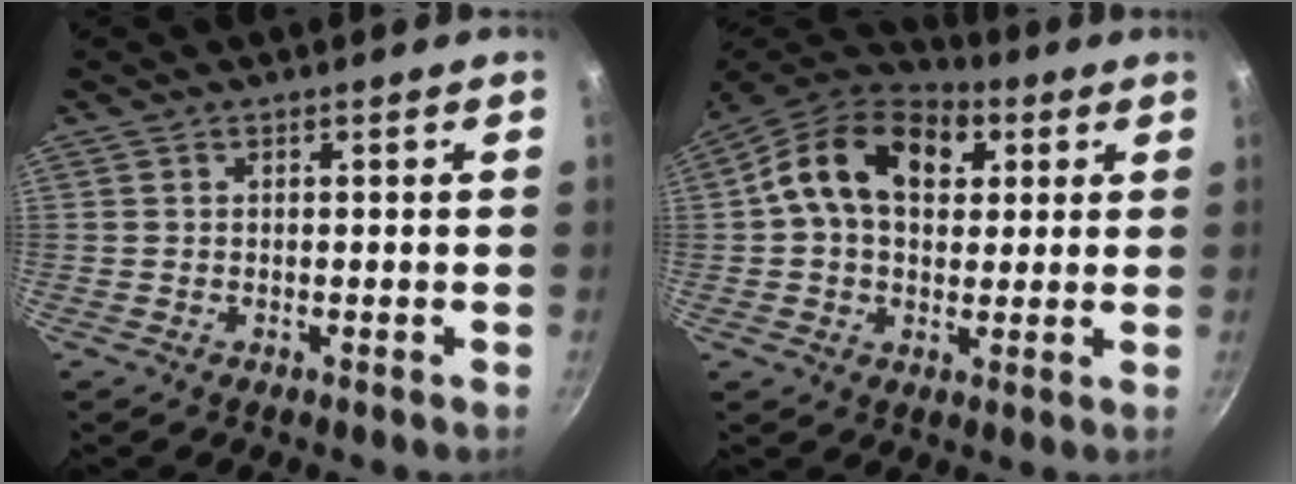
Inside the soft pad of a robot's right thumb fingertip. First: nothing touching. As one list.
[{"total": 17.1, "force": [4.0, 11.7, 11.8], "torque": [-0.182, 0.018, 0.059]}]